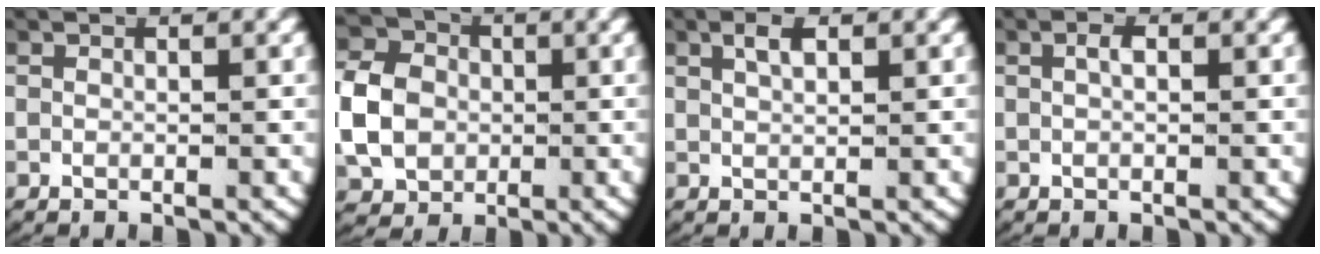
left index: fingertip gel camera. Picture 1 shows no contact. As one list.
[{"total": 6.7, "force": [-0.1, 5.7, 3.6], "torque": [-0.079, -0.016, 0.005]}, {"total": 1.8, "force": [1.0, 0.6, 1.3], "torque": [-0.027, -0.001, 0.021]}, {"total": 1.0, "force": [0.2, 0.3, 1.0], "torque": [-0.019, -0.001, 0.005]}]